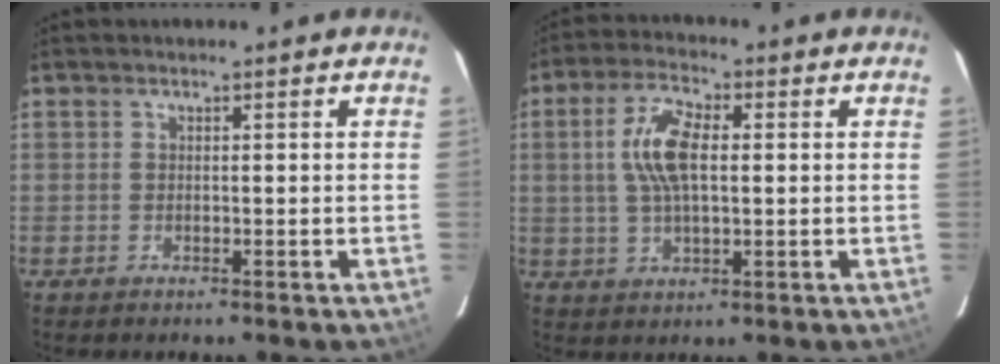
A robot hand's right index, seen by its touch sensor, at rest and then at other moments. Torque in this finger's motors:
{"motor_torque": [0.37, 0.06, 0.57, 0.11]}